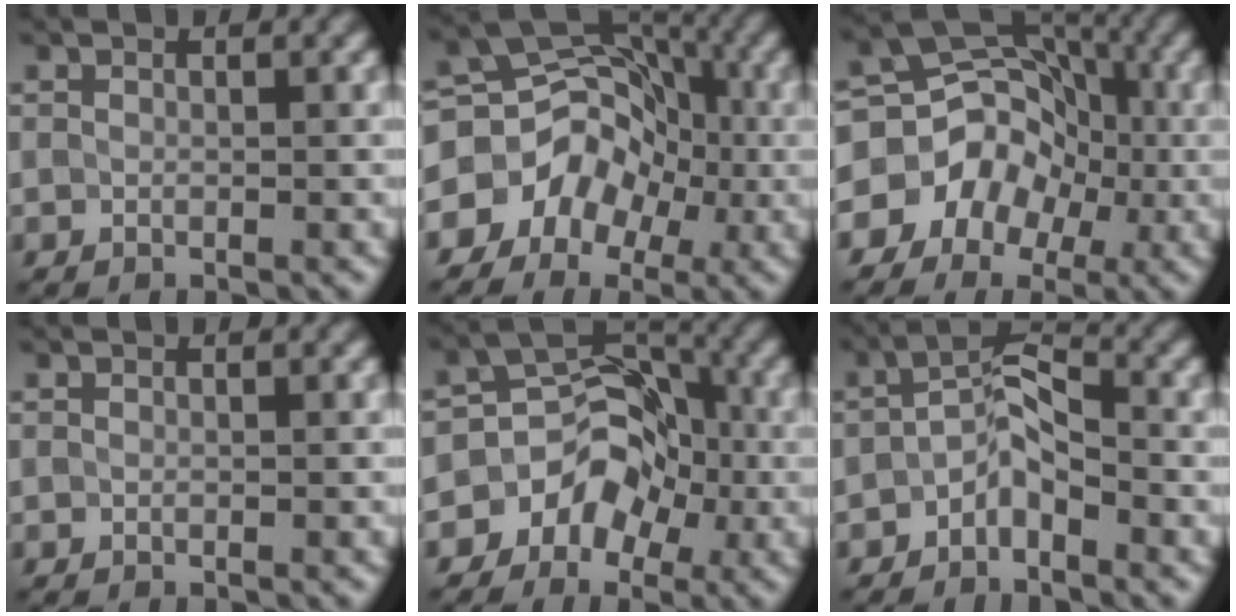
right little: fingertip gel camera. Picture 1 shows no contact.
{"total": 6.8, "force": [-2.0, 5.5, 3.4], "torque": [-0.032, 0.014, -0.045]}
{"total": 7.7, "force": [-1.9, 6.5, 3.5], "torque": [-0.020, 0.011, -0.053]}
{"total": 0.0}
{"total": 5.8, "force": [-2.3, 4.4, 3.1], "torque": [-0.027, 0.011, -0.045]}
{"total": 3.6, "force": [-1.6, 1.7, 2.7], "torque": [-0.046, 0.017, -0.039]}